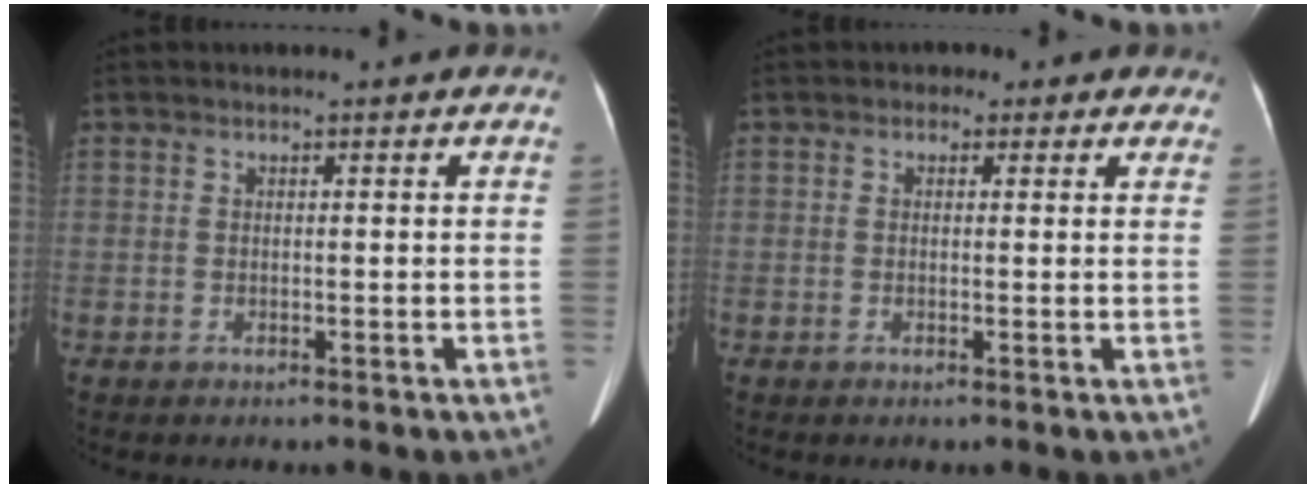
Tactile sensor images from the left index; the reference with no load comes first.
{"total": 2.6, "force": [1.4, 2.1, 0.7], "torque": [0.009, 0.008, 0.007]}